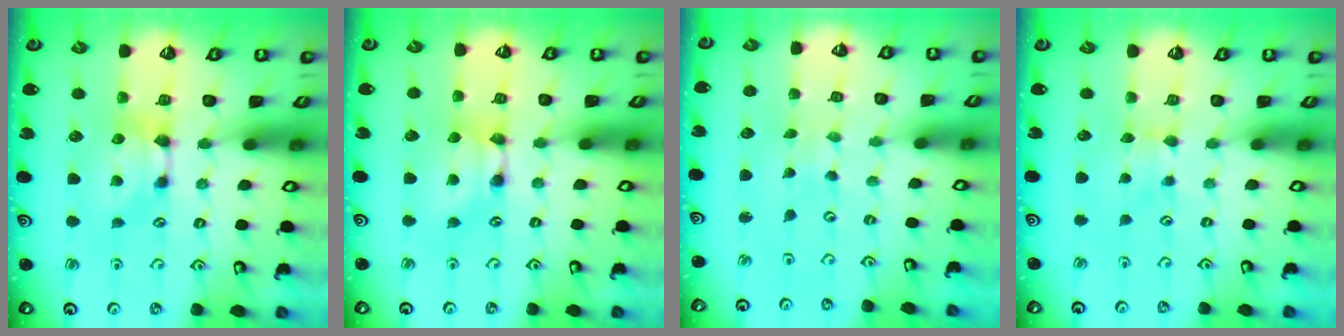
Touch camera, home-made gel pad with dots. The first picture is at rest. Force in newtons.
{"total": 1.6, "press": 1.6, "slide": 0.1}
{"total": 7.0, "press": 7.0, "slide": 0.5}
{"total": 3.3, "press": 3.3, "slide": 0.4}